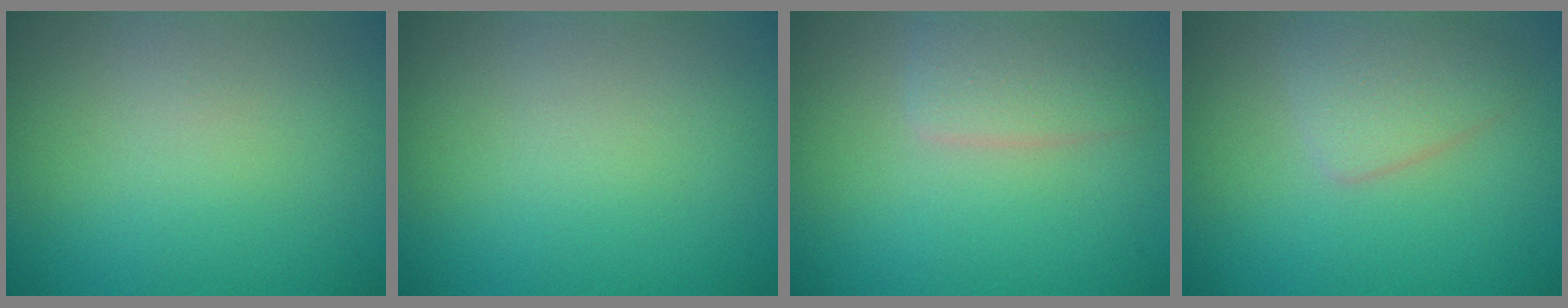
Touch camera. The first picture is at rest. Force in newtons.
{"total": 0.0}
{"total": 2.6, "press": 2.6, "slide": 0.1}
{"total": 2.7, "press": 2.7, "slide": 0.1}